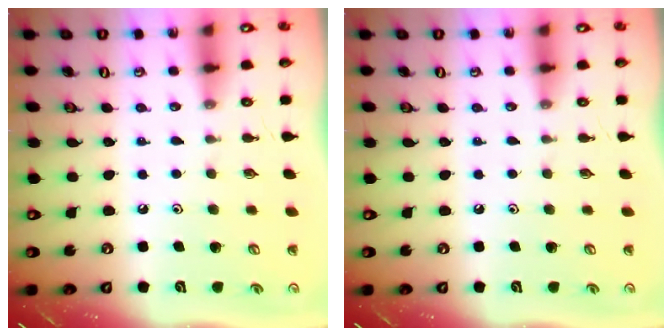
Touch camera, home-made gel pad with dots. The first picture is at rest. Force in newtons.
{"total": 0.0}